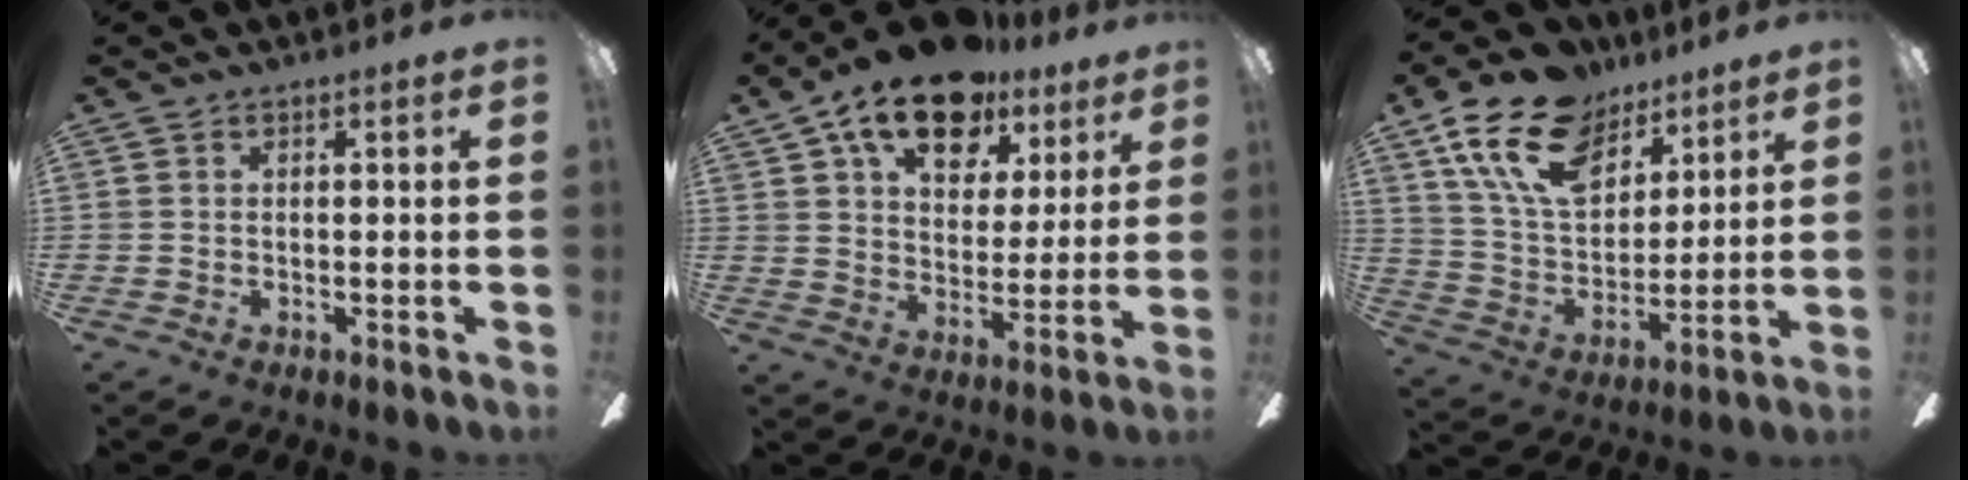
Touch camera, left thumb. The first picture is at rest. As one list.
[{"total": 16.6, "force": [11.6, 8.5, 8.4], "torque": [-0.139, -0.060, 0.203]}, {"total": 19.2, "force": [11.9, 11.1, 10.2], "torque": [-0.191, -0.044, 0.221]}]